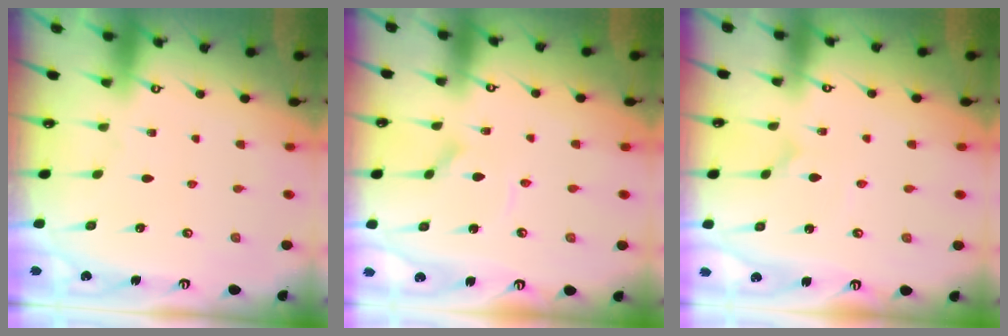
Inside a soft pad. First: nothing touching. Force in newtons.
{"total": 3.4, "press": 3.3, "slide": 0.3}
{"total": 1.8, "press": 1.8, "slide": 0.1}